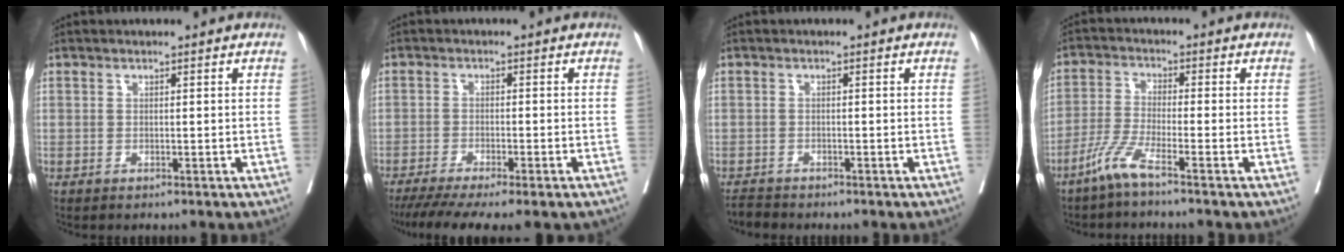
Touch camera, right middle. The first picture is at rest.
{"total": 12.4, "force": [-9.8, 1.8, 7.4], "torque": [-0.115, -0.021, -0.148]}
{"total": 1.8, "force": [-1.8, 0.2, -0.1], "torque": [-0.007, -0.011, -0.032]}
{"total": 4.8, "force": [-3.6, -0.5, 3.2], "torque": [-0.073, -0.012, -0.082]}